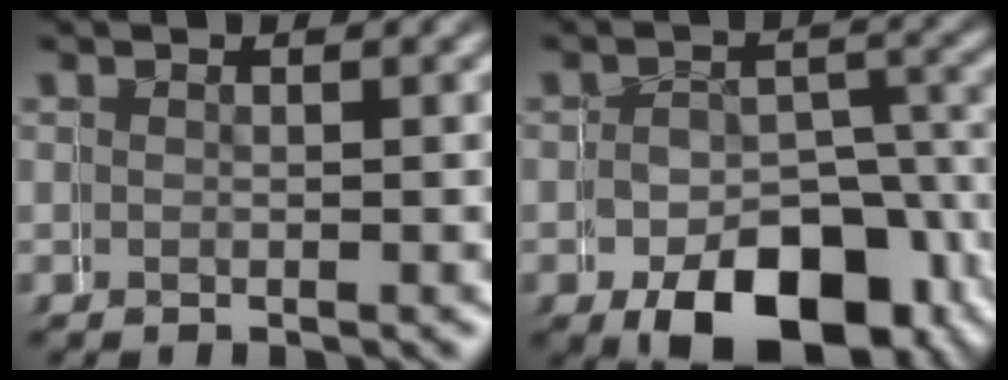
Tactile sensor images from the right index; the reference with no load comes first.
{"total": 10.3, "force": [-4.9, 6.8, 6.0], "torque": [-0.082, -0.030, -0.068]}